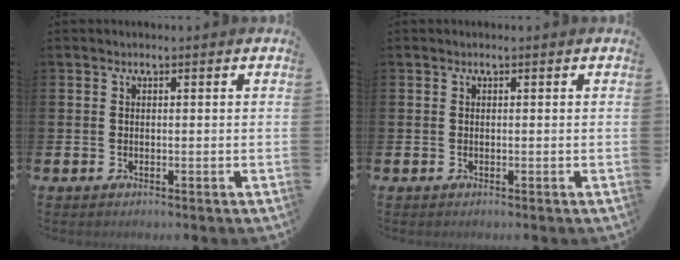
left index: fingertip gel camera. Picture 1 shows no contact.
{"total": 0.0}